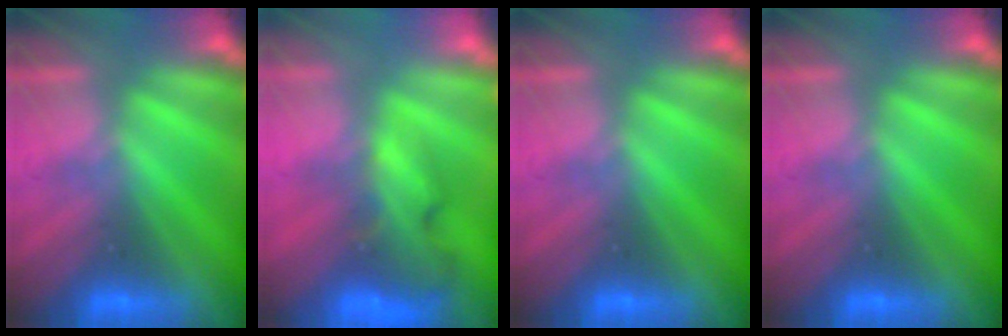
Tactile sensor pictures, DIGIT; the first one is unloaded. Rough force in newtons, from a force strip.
{"total": 7.7}
{"total": 0.0}
{"total": 0.0}